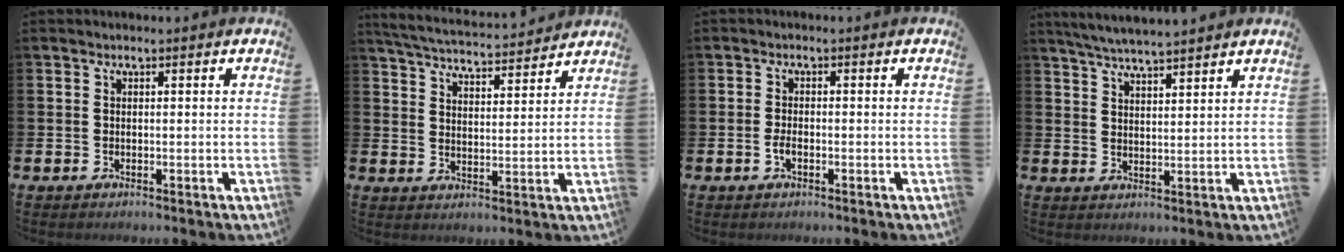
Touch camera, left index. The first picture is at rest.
{"total": 5.1, "force": [5.1, 0.4, 0.6], "torque": [-0.035, -0.037, 0.087]}
{"total": 1.5, "force": [-0.6, 0.7, 1.2], "torque": [-0.026, 0.002, -0.012]}
{"total": 3.7, "force": [3.7, 0.1, 0.7], "torque": [-0.018, -0.011, 0.066]}